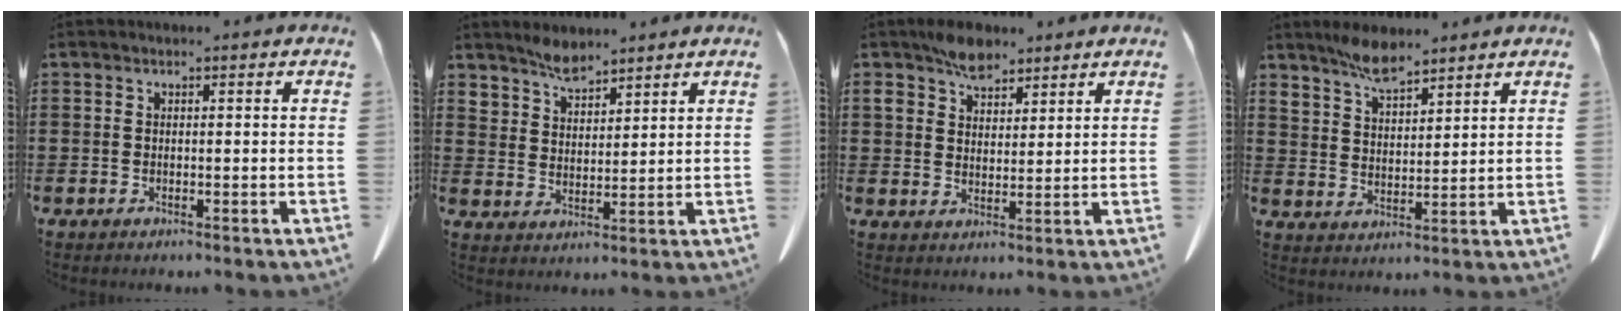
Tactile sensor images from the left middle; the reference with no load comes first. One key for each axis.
{"total": 4.4, "fx": 4.1, "fy": 1.3, "fz": 0.8, "tx": -0.028, "ty": -0.011, "tz": 0.079}
{"total": 5.6, "fx": 4.4, "fy": 2.9, "fz": 2.0, "tx": -0.047, "ty": -0.002, "tz": 0.083}
{"total": 6.0, "fx": 5.3, "fy": 1.7, "fz": 2.2, "tx": -0.059, "ty": -0.014, "tz": 0.100}